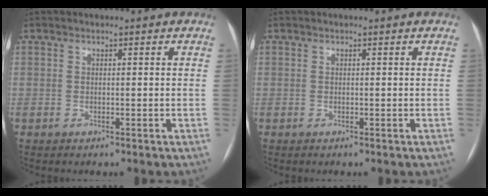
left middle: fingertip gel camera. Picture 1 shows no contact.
{"total": 0.0}